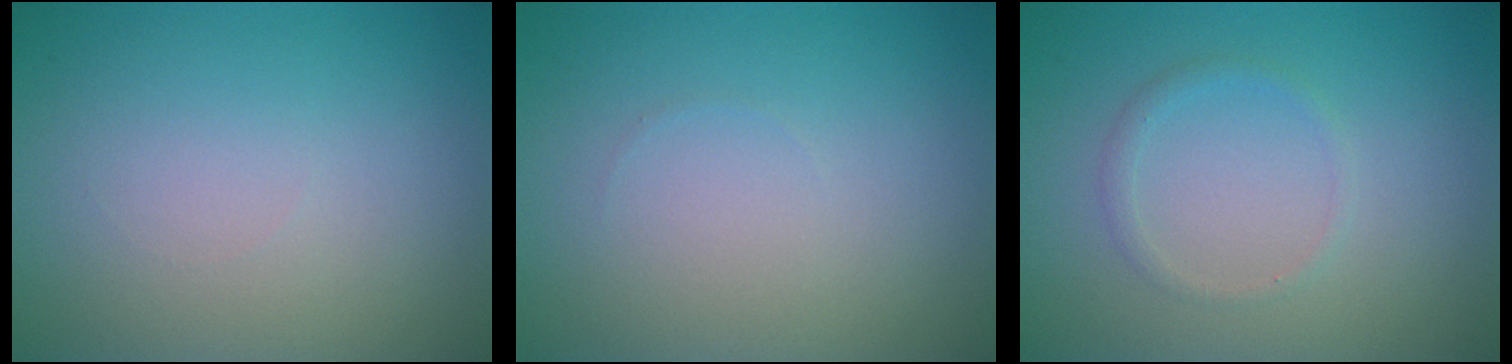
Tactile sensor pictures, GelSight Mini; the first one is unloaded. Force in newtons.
{"total": 0.0}
{"total": 0.9, "press": 0.9, "slide": 0.1}